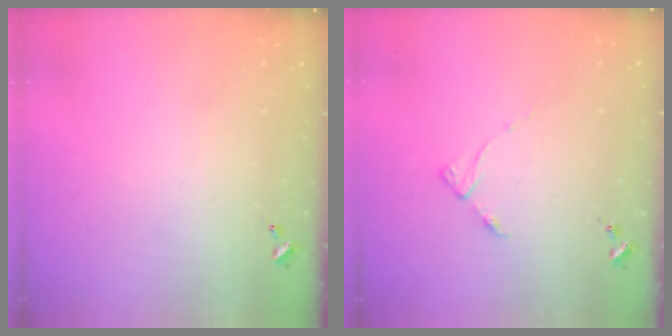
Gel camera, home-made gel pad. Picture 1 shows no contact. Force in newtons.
{"total": 4.4, "press": 4.3, "slide": 0.7}